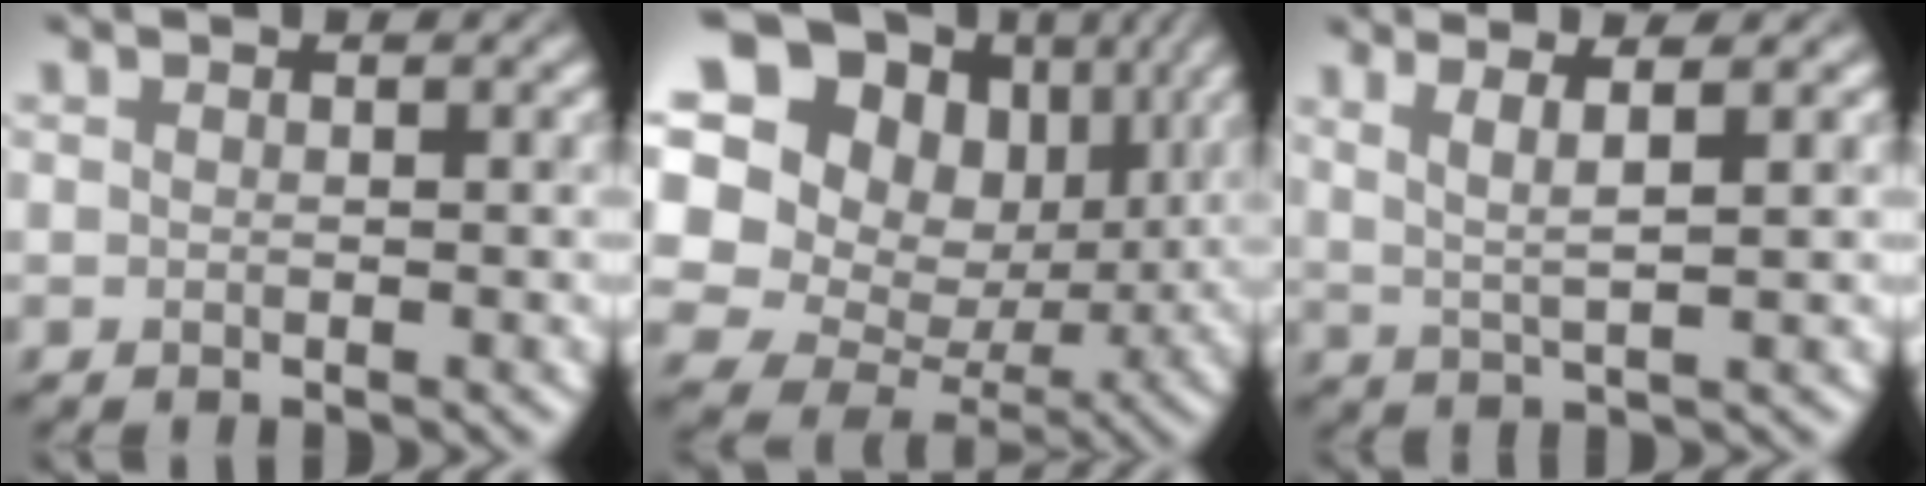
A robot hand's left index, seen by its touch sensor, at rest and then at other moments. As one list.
[{"total": 18.9, "force": [5.1, 15.5, 9.6], "torque": [-0.244, 0.038, 0.096]}, {"total": 3.3, "force": [1.7, 0.5, 2.8], "torque": [-0.053, 0.004, 0.033]}]